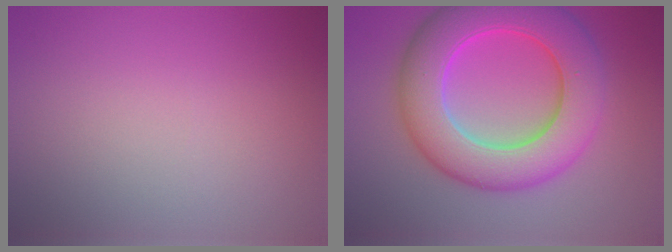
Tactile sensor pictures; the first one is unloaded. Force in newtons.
{"total": 10.4, "press": 10.4, "slide": 0.2}